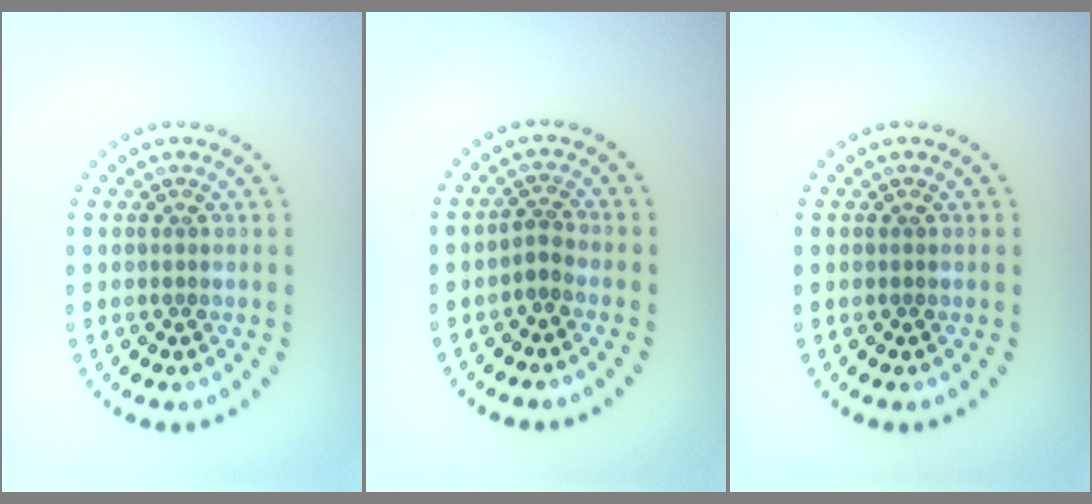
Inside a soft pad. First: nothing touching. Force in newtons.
{"total": 1.5, "press": 1.0, "slide": 1.1}
{"total": 0.0}